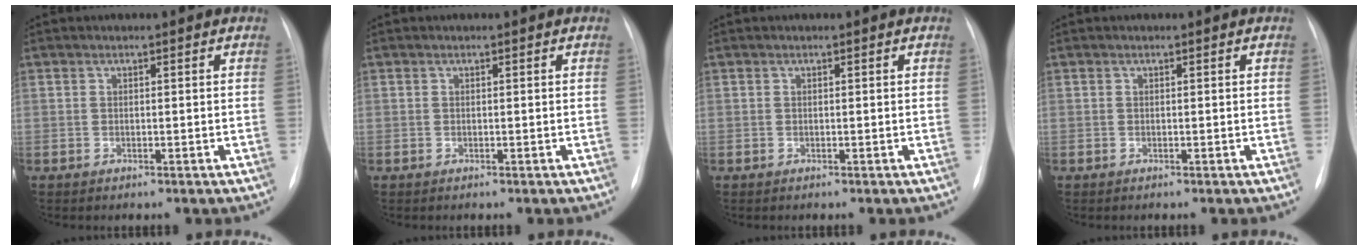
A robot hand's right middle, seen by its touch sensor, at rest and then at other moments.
{"total": 0.0}
{"total": 0.0}
{"total": 0.0}